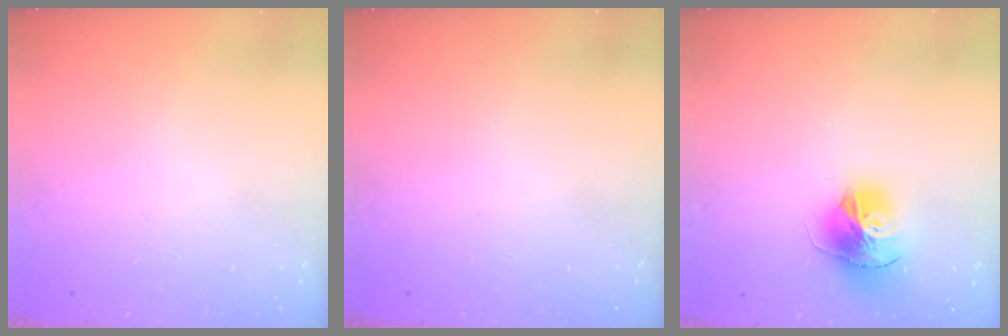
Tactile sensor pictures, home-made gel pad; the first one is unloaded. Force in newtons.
{"total": 0.0}
{"total": 15.6, "press": 15.5, "slide": 1.6}